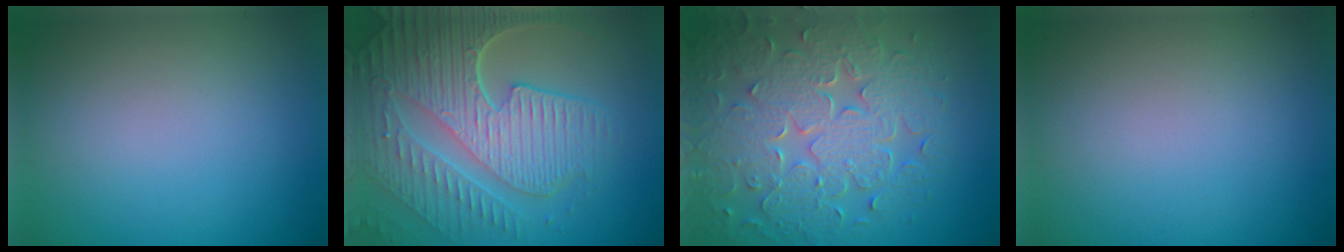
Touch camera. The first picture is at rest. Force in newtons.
{"total": 9.9, "press": 6.5, "slide": 7.4}
{"total": 8.8, "press": 6.4, "slide": 6.0}
{"total": 0.0}